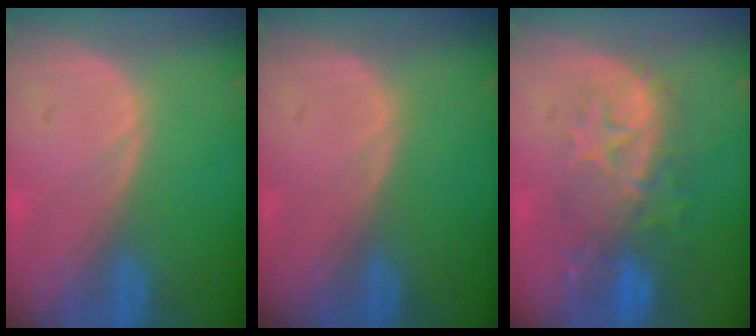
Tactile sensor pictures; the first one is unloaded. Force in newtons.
{"total": 0.0}
{"total": 9.5, "press": 8.7, "slide": 4.0}